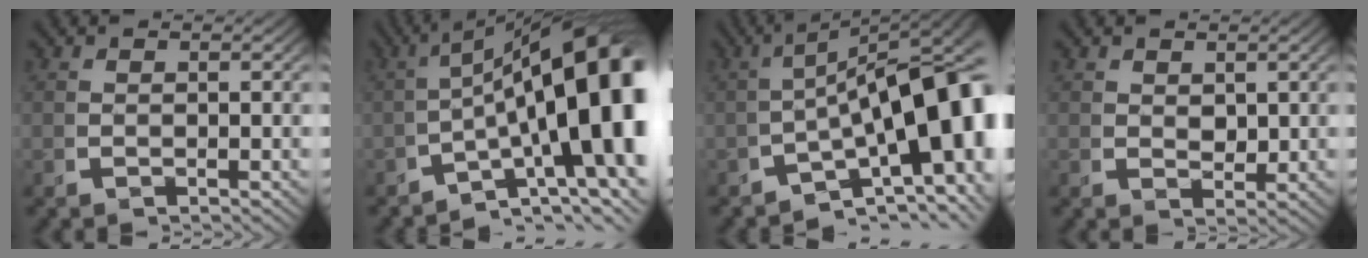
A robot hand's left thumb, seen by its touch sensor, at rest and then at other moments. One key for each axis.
{"total": 21.1, "fx": -1.7, "fy": 12.0, "fz": 17.3, "tx": -0.226, "ty": -0.047, "tz": -0.017}
{"total": 16.2, "fx": -2.3, "fy": 8.6, "fz": 13.6, "tx": -0.198, "ty": -0.045, "tz": -0.016}
{"total": 1.3, "fx": 0.8, "fy": 0.8, "fz": 0.7, "tx": -0.003, "ty": -0.009, "tz": 0.023}